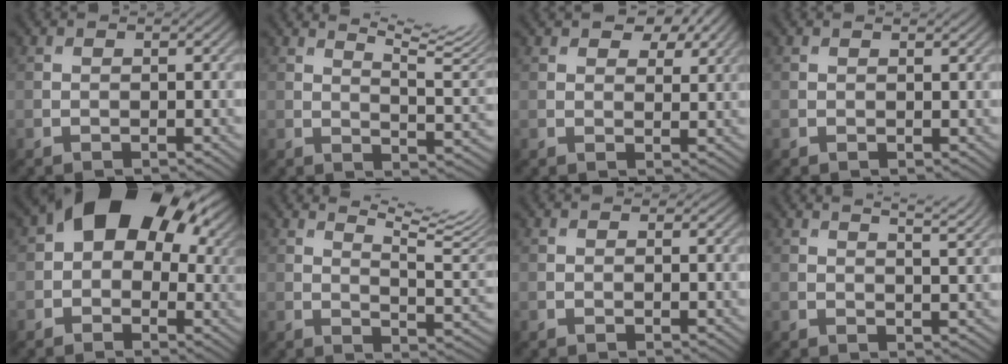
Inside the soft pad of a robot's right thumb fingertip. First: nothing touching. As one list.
[{"total": 10.7, "force": [7.3, 2.3, 7.4], "torque": [-0.108, 0.011, 0.103]}, {"total": 4.6, "force": [3.3, 2.5, 2.0], "torque": [-0.032, -0.001, 0.057]}, {"total": 0.8, "force": [0.8, 0.1, 0.2], "torque": [-0.002, -0.002, 0.013]}, {"total": 14.7, "force": [4.7, 10.1, 9.6], "torque": [-0.124, 0.014, 0.080]}, {"total": 11.7, "force": [7.6, 2.6, 8.5], "torque": [-0.132, 0.015, 0.110]}, {"total": 1.0, "force": [0.6, 0.6, 0.4], "torque": [-0.008, -0.003, 0.008]}, {"total": 6.8, "force": [5.1, 1.7, 4.1], "torque": [-0.037, 0.019, 0.056]}]